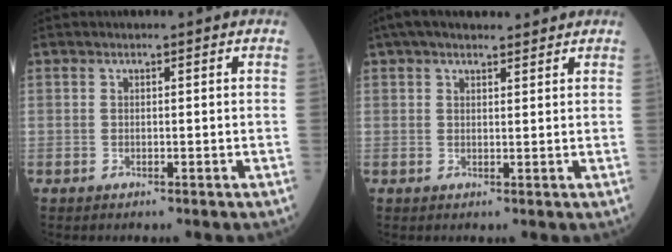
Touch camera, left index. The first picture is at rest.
{"total": 8.4, "force": [7.0, 2.1, 4.0], "torque": [-0.053, 0.035, 0.107]}